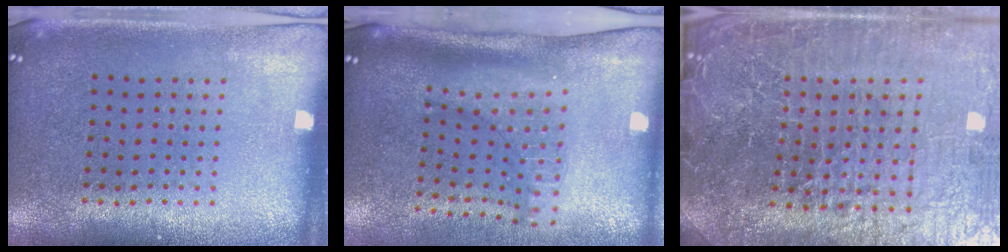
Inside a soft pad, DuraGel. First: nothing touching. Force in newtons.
{"total": 2.3, "press": 1.6, "slide": 1.7}
{"total": 7.6, "press": 6.6, "slide": 3.8}